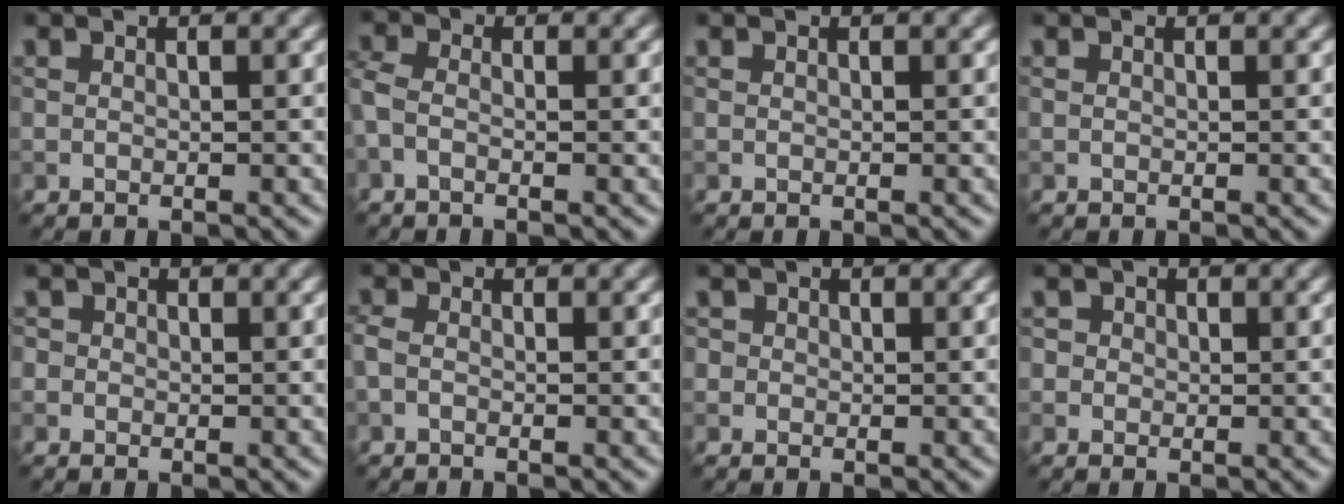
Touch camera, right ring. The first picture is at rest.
{"total": 1.9, "force": [-0.8, 1.1, 1.3], "torque": [-0.037, -0.003, -0.022]}
{"total": 0.0}
{"total": 0.0}
{"total": 1.6, "force": [0.5, 1.4, 0.5], "torque": [0.002, 0.006, -0.011]}
{"total": 1.2, "force": [-0.5, 0.7, 0.8], "torque": [-0.020, 0.000, -0.015]}
{"total": 1.4, "force": [0.5, 1.3, 0.4], "torque": [0.000, 0.004, -0.006]}
{"total": 2.6, "force": [1.0, 2.2, 1.0], "torque": [0.001, 0.013, -0.004]}